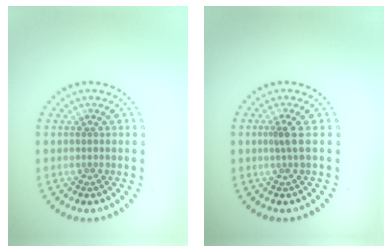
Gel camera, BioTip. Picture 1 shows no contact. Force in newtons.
{"total": 1.1, "press": 0.7, "slide": 0.9}